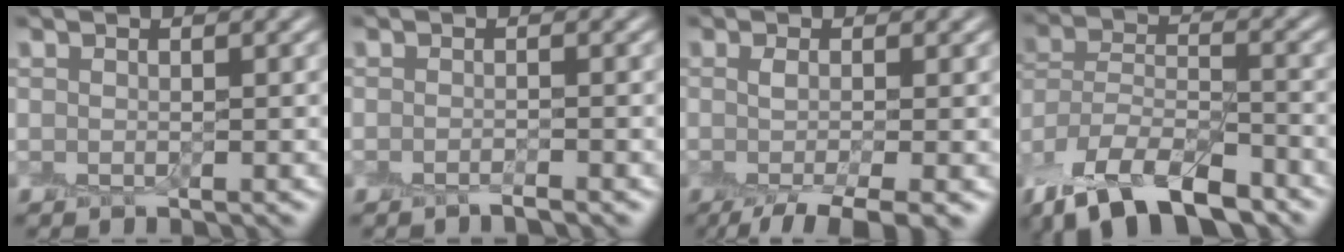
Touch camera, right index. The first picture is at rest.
{"total": 1.0, "force": [-0.9, 0.1, 0.5], "torque": [-0.004, -0.004, -0.019]}
{"total": 4.6, "force": [-1.9, 1.2, 4.0], "torque": [-0.055, -0.008, -0.039]}
{"total": 11.9, "force": [-8.6, 4.9, 6.6], "torque": [-0.133, -0.008, -0.157]}